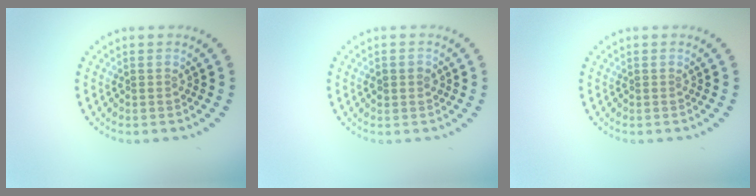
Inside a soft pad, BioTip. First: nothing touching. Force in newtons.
{"total": 1.2, "press": 1.2, "slide": 0.1}
{"total": 0.0}